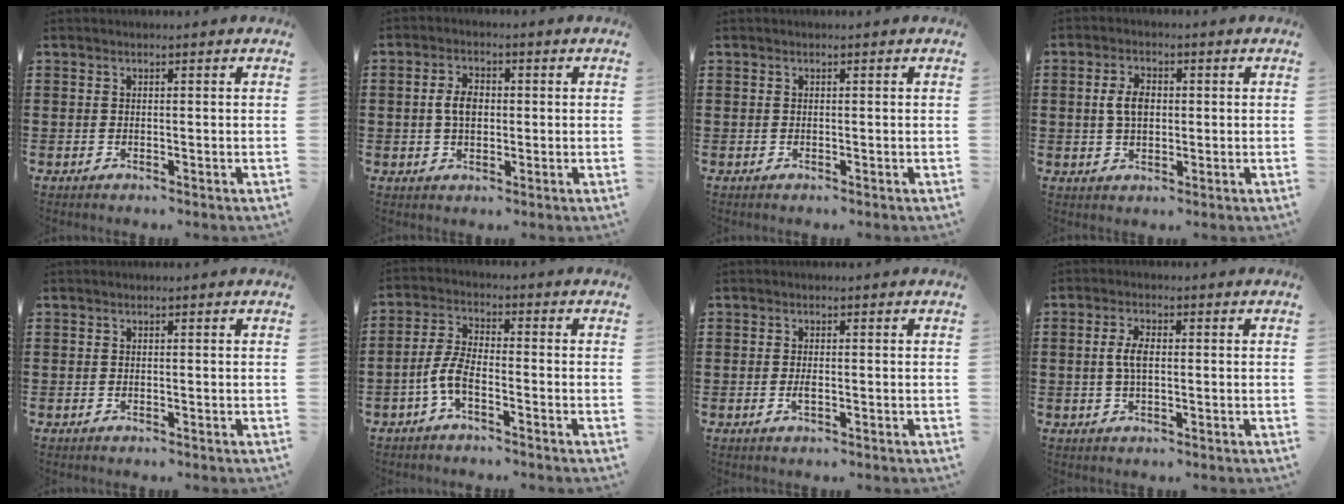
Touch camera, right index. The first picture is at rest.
{"total": 4.1, "force": [0.1, 2.5, 3.2], "torque": [-0.066, 0.010, 0.001]}
{"total": 0.0}
{"total": 4.3, "force": [0.4, 2.5, 3.5], "torque": [-0.080, 0.009, 0.003]}
{"total": 0.0}
{"total": 5.4, "force": [-2.5, 1.9, 4.4], "torque": [-0.109, -0.004, -0.054]}
{"total": 1.3, "force": [-0.2, 0.3, 1.2], "torque": [-0.031, -0.008, -0.005]}
{"total": 3.8, "force": [0.1, 1.5, 3.5], "torque": [-0.076, 0.002, -0.002]}